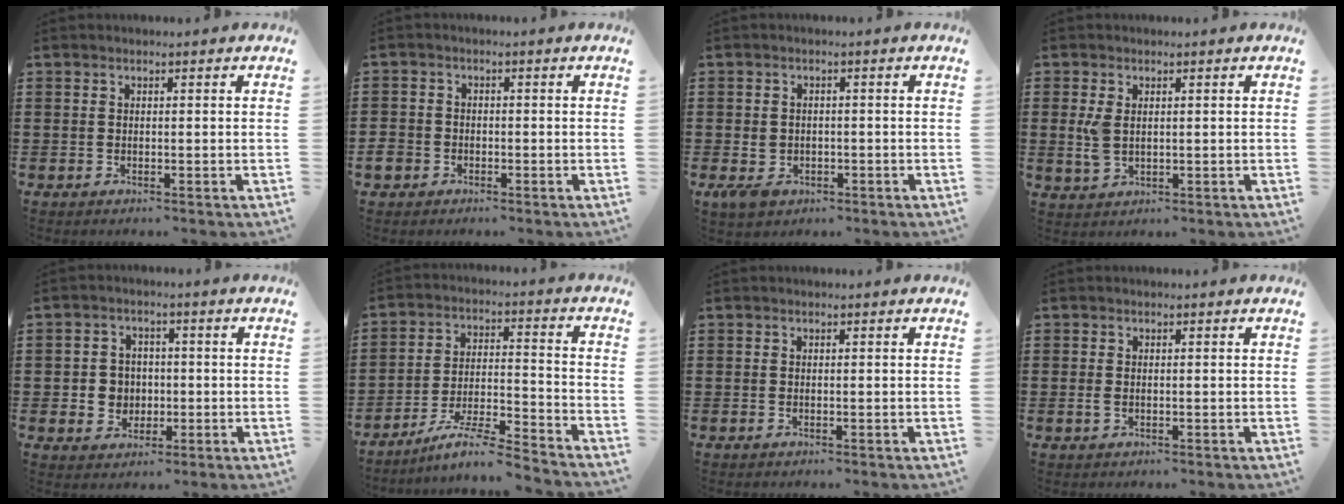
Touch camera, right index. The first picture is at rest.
{"total": 2.6, "force": [-1.5, 2.0, 0.7], "torque": [-0.034, -0.005, -0.035]}
{"total": 2.3, "force": [-1.1, 1.8, 0.8], "torque": [-0.028, -0.003, -0.026]}
{"total": 3.5, "force": [0.4, 2.0, 2.8], "torque": [-0.073, 0.001, 0.002]}
{"total": 4.0, "force": [-0.5, 3.8, 1.2], "torque": [-0.039, 0.009, -0.013]}
{"total": 7.9, "force": [-6.9, -0.1, 3.7], "torque": [-0.067, -0.002, -0.135]}
{"total": 0.0}
{"total": 1.0, "force": [-0.2, 0.6, 0.8], "torque": [-0.024, -0.001, -0.006]}